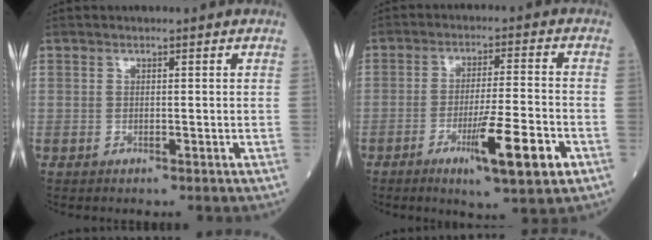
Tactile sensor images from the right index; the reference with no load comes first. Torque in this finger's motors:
{"motor_torque": [1.56, -0.55, 0.68, 0.17]}